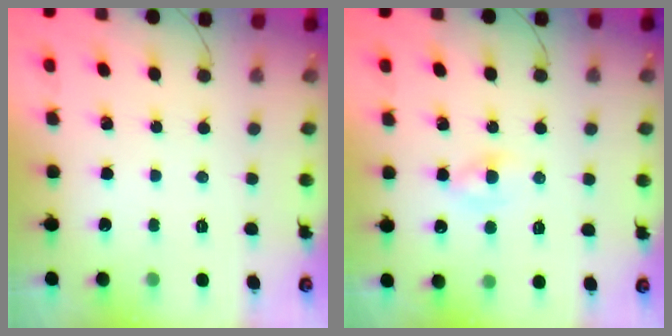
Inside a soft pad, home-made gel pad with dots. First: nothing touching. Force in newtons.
{"total": 2.5, "press": 2.4, "slide": 0.9}